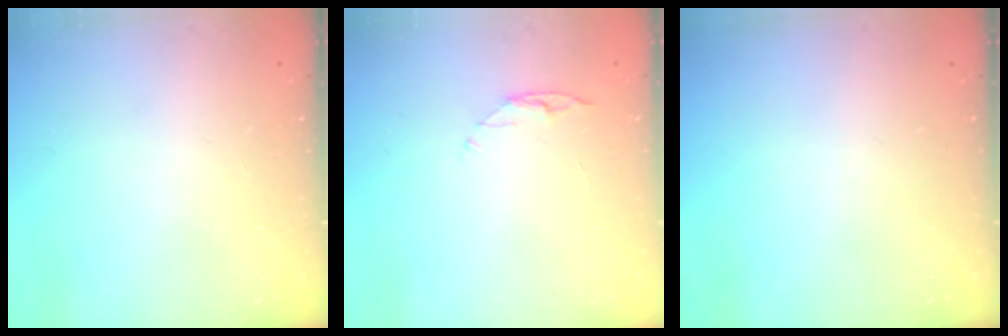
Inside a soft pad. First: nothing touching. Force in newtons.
{"total": 3.9, "press": 3.9, "slide": 0.4}
{"total": 0.0}